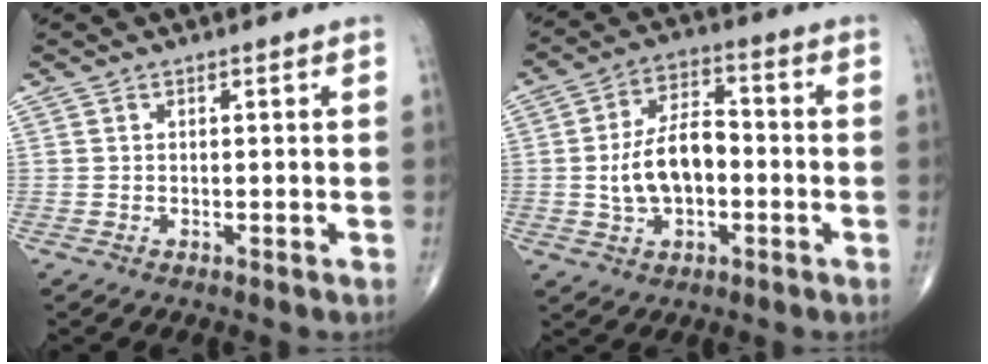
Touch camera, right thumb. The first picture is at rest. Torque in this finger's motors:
{"motor_torque": [0.85, 0.81, 1.11, -0.11, 0.09]}